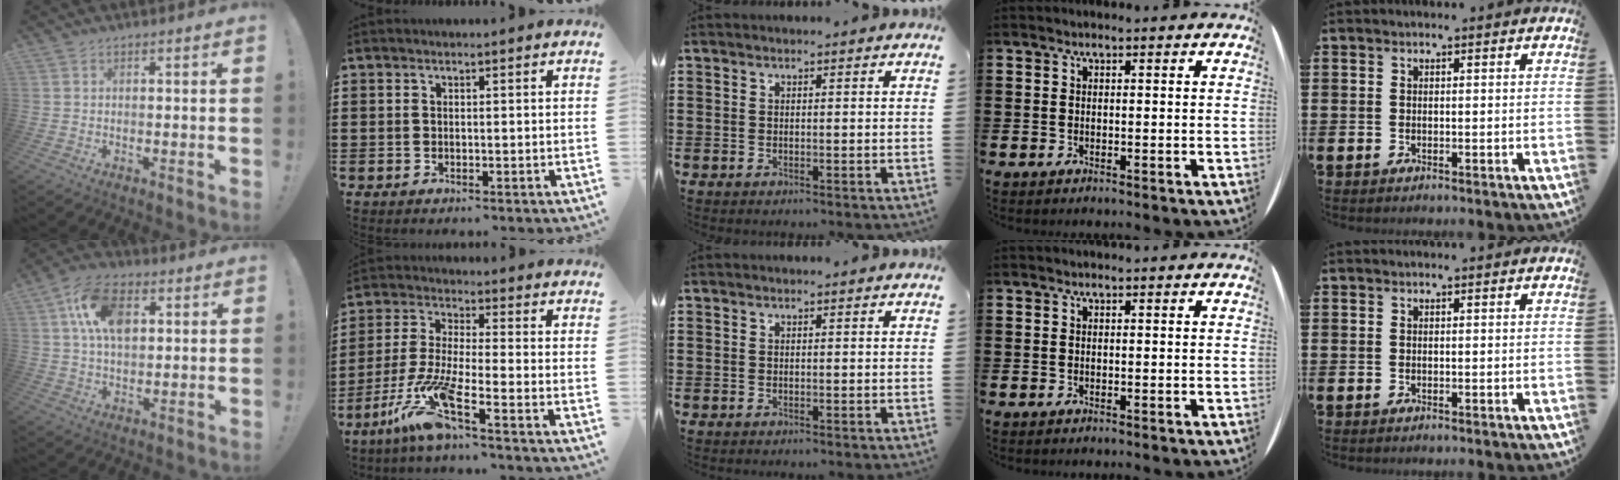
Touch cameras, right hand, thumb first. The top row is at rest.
{"thumb": {"total": 13.8, "force": [4.1, 8.5, 10.1], "torque": [-0.171, 0.008, 0.077]}, "index": {"total": 10.2, "force": [-6.4, 0.7, 7.9], "torque": [-0.196, -0.022, -0.134]}}